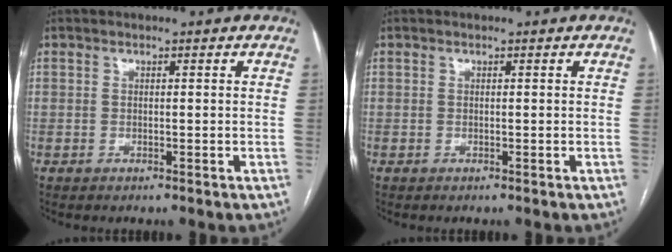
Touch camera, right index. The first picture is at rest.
{"total": 0.0}